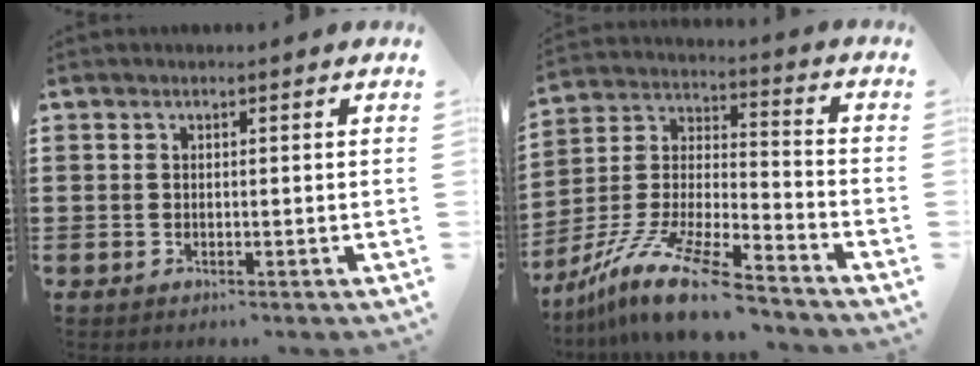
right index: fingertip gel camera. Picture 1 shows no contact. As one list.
[{"total": 13.0, "force": [-10.8, 1.8, 6.9], "torque": [-0.143, 0.022, -0.211]}]